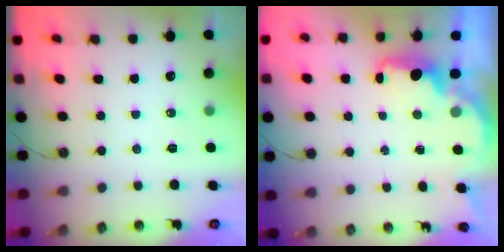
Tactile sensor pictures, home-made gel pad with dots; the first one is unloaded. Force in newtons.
{"total": 2.1, "press": 2.0, "slide": 0.5}